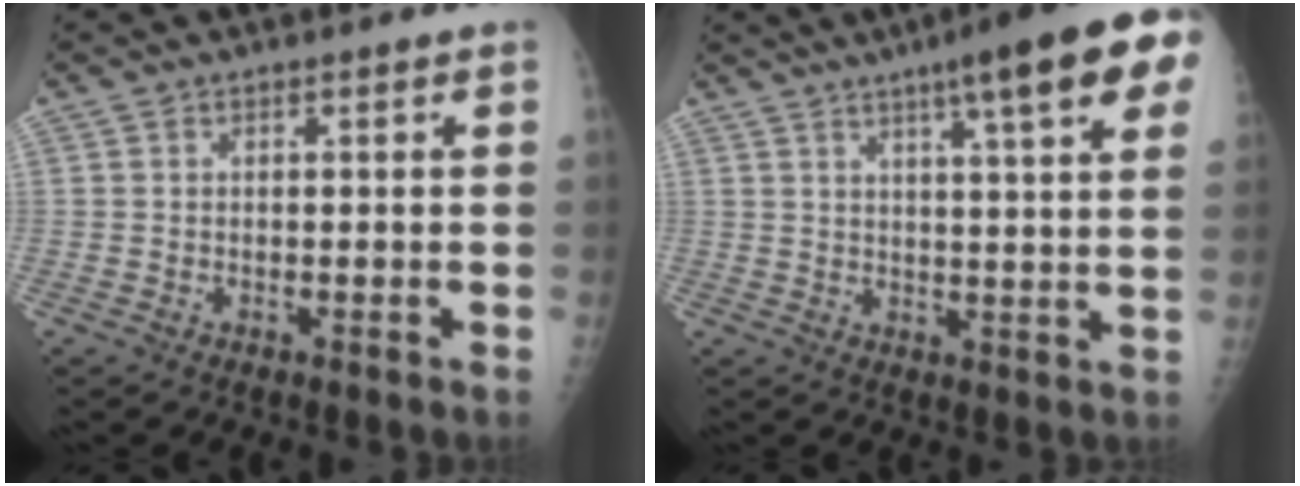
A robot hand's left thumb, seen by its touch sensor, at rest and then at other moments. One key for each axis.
{"total": 16.6, "fx": 8.7, "fy": 2.4, "fz": 13.9, "tx": -0.178, "ty": -0.011, "tz": 0.110}